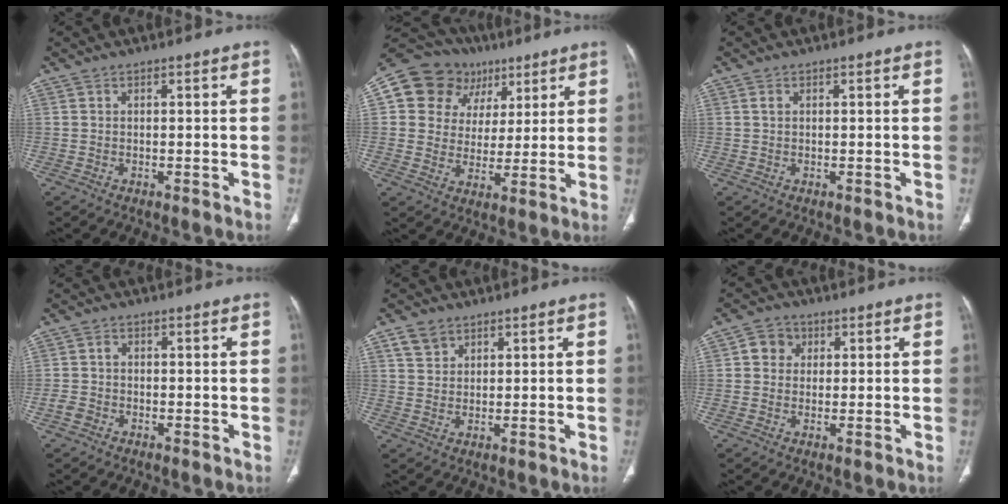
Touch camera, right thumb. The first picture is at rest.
{"total": 15.3, "force": [6.2, 13.1, 4.9], "torque": [-0.046, 0.019, 0.106]}
{"total": 0.6, "force": [0.2, 0.4, 0.4], "torque": [-0.007, 0.002, 0.004]}
{"total": 2.3, "force": [-1.0, 1.8, 0.9], "torque": [-0.011, 0.010, -0.024]}
{"total": 3.9, "force": [2.4, 2.6, 1.4], "torque": [-0.018, -0.008, 0.052]}
{"total": 4.2, "force": [1.1, 3.8, 1.5], "torque": [-0.003, 0.003, 0.012]}